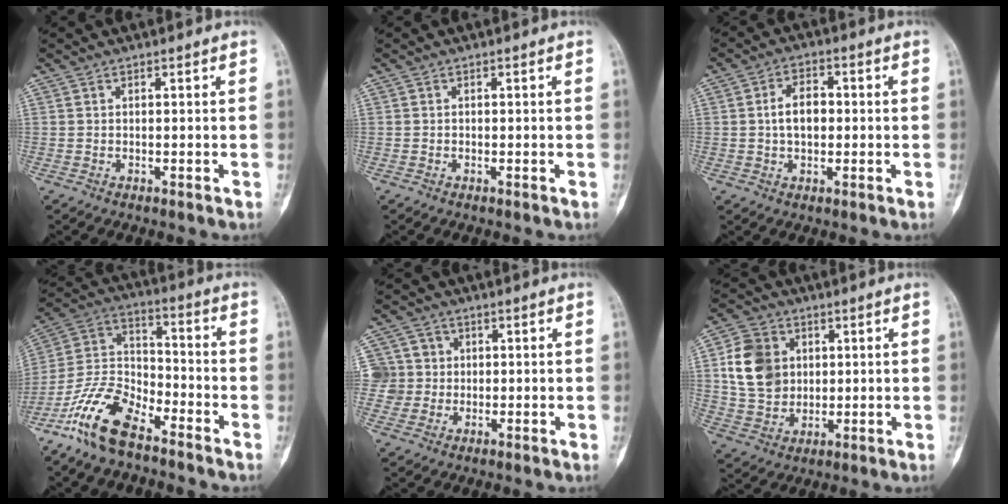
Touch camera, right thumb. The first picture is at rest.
{"total": 0.0}
{"total": 6.3, "force": [0.2, 4.1, 4.8], "torque": [-0.074, 0.016, -0.001]}
{"total": 14.3, "force": [-9.8, 6.0, 8.5], "torque": [-0.165, 0.061, -0.198]}
{"total": 6.4, "force": [0.6, 6.3, 0.4], "torque": [0.026, 0.013, 0.007]}
{"total": 12.3, "force": [2.5, 10.0, 6.7], "torque": [-0.099, -0.003, 0.049]}